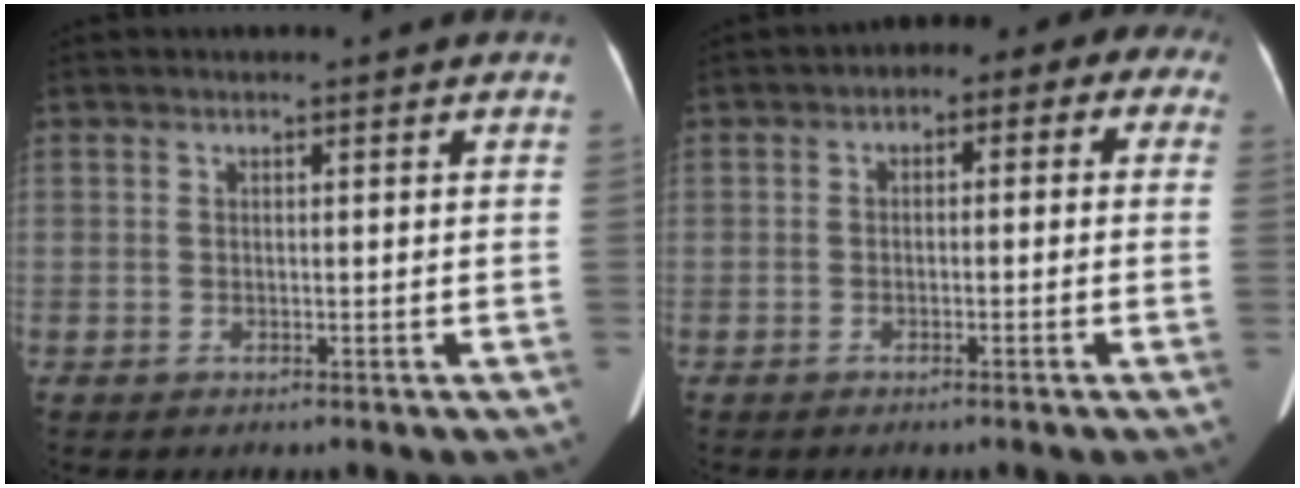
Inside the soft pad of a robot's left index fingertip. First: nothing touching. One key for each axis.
{"total": 6.8, "fx": 1.0, "fy": 4.0, "fz": 5.4, "tx": -0.049, "ty": 0.034, "tz": -0.003}